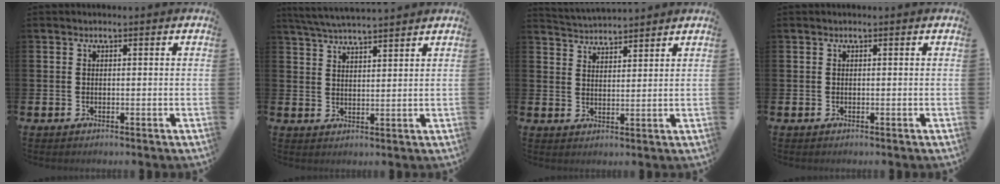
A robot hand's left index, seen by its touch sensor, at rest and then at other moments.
{"total": 4.8, "force": [4.7, 0.0, 1.0], "torque": [-0.036, -0.019, 0.086]}
{"total": 3.8, "force": [3.7, 0.2, -0.4], "torque": [0.000, -0.024, 0.067]}
{"total": 0.0}